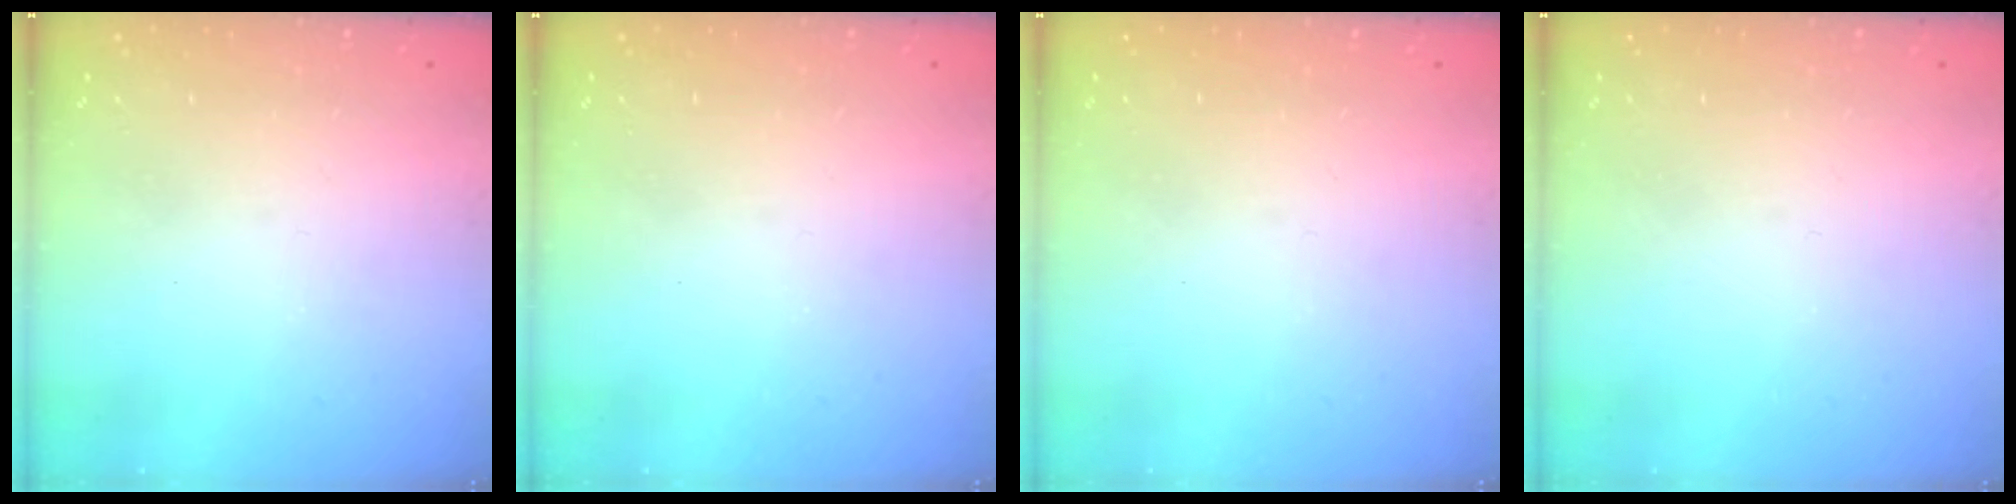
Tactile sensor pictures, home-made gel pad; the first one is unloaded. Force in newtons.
{"total": 0.0}
{"total": 0.0}
{"total": 0.0}